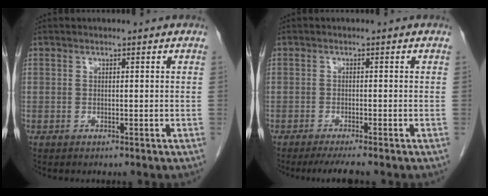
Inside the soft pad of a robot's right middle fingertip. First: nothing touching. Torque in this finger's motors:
{"motor_torque": [0.14, 0.10, 0.01, 0.02]}